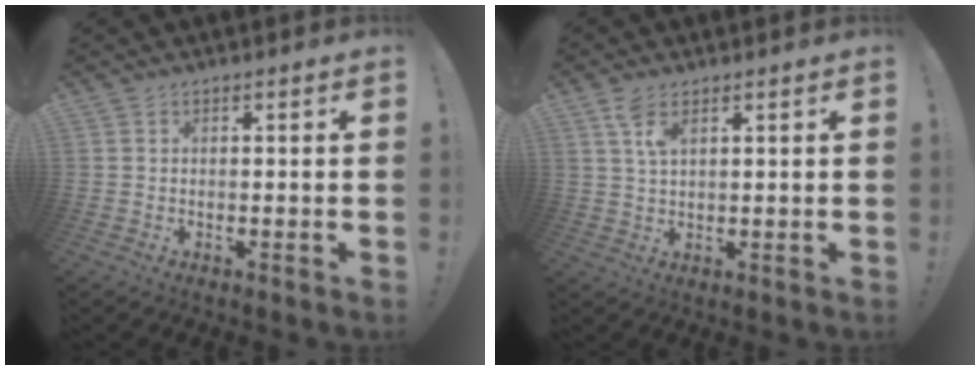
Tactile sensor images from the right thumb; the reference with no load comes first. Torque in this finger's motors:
{"motor_torque": [0.44, 0.49, 0.33, 0.19, 0.04]}